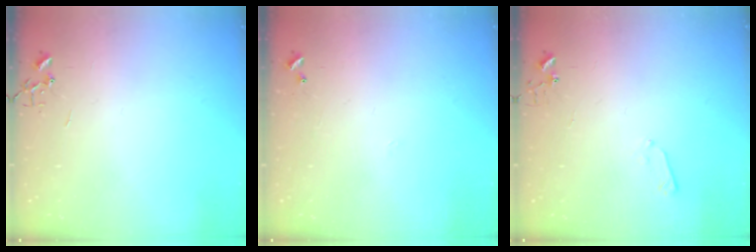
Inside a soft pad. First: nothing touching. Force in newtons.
{"total": 4.5, "press": 4.4, "slide": 0.4}
{"total": 3.4, "press": 3.4, "slide": 0.5}